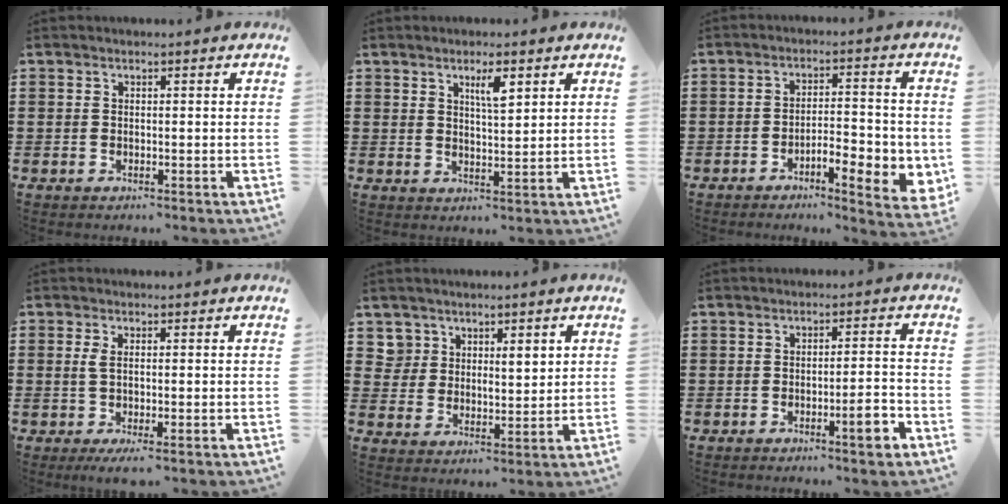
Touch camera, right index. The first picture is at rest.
{"total": 3.5, "force": [2.0, 0.7, 2.8], "torque": [-0.051, 0.002, 0.031]}
{"total": 5.7, "force": [-2.9, 1.8, 4.5], "torque": [-0.072, 0.005, -0.049]}
{"total": 2.5, "force": [-0.1, 0.4, 2.4], "torque": [-0.053, -0.002, -0.005]}
{"total": 4.7, "force": [3.5, 3.1, 0.7], "torque": [-0.033, 0.005, 0.067]}
{"total": 4.7, "force": [-2.4, 0.5, 4.0], "torque": [-0.063, -0.006, -0.041]}